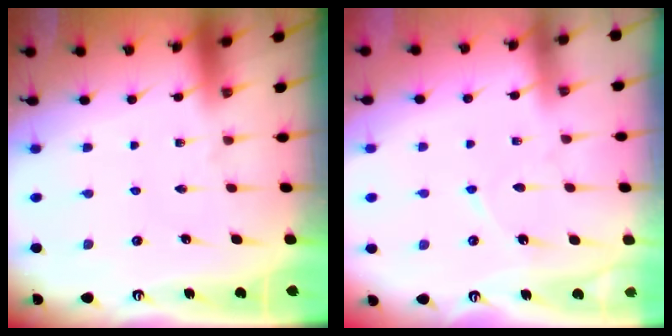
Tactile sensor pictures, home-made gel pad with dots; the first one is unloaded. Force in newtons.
{"total": 4.7, "press": 4.7, "slide": 0.4}